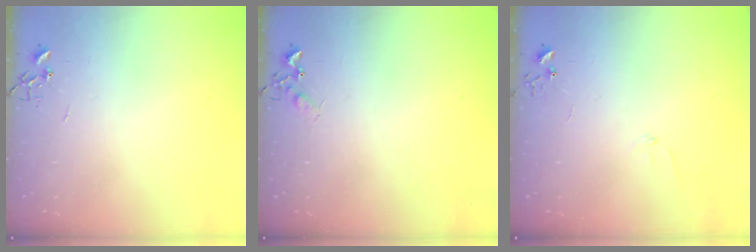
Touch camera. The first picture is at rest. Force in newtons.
{"total": 6.1, "press": 6.0, "slide": 0.8}
{"total": 5.5, "press": 5.5, "slide": 0.6}